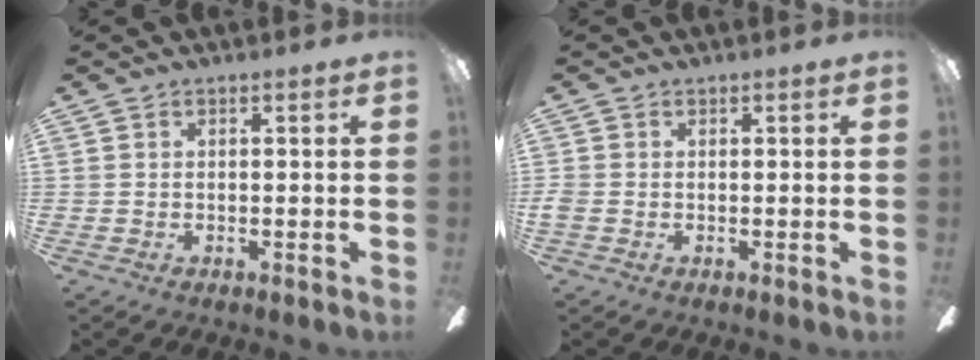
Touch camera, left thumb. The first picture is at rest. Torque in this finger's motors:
{"motor_torque": [-0.44, 0.43, 0.04, -0.01, 0.00]}